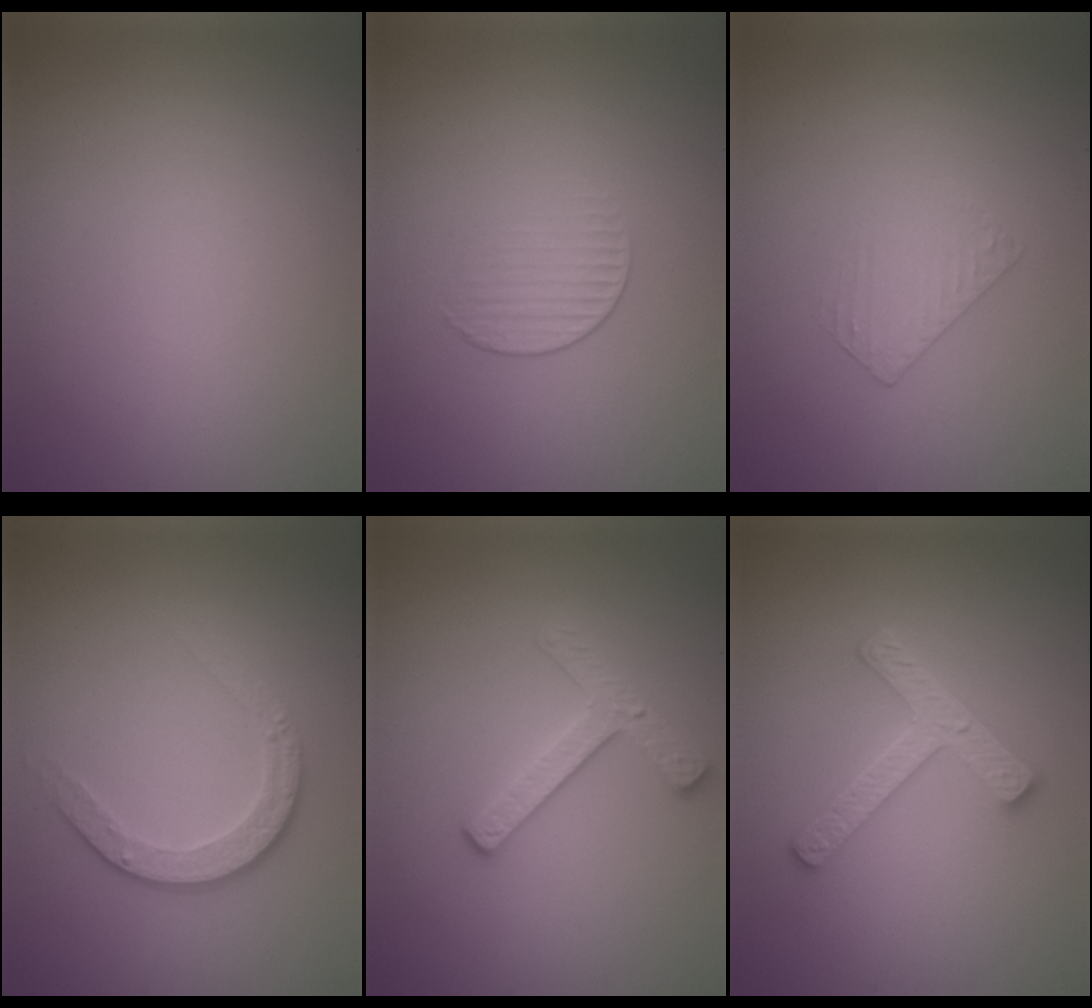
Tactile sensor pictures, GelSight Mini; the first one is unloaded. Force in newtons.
{"total": 1.2, "press": 0.4, "slide": 1.2}
{"total": 1.0, "press": 0.3, "slide": 1.0}
{"total": 3.5, "press": 2.7, "slide": 2.3}
{"total": 2.8, "press": 2.7, "slide": 0.9}
{"total": 4.3, "press": 3.3, "slide": 2.8}